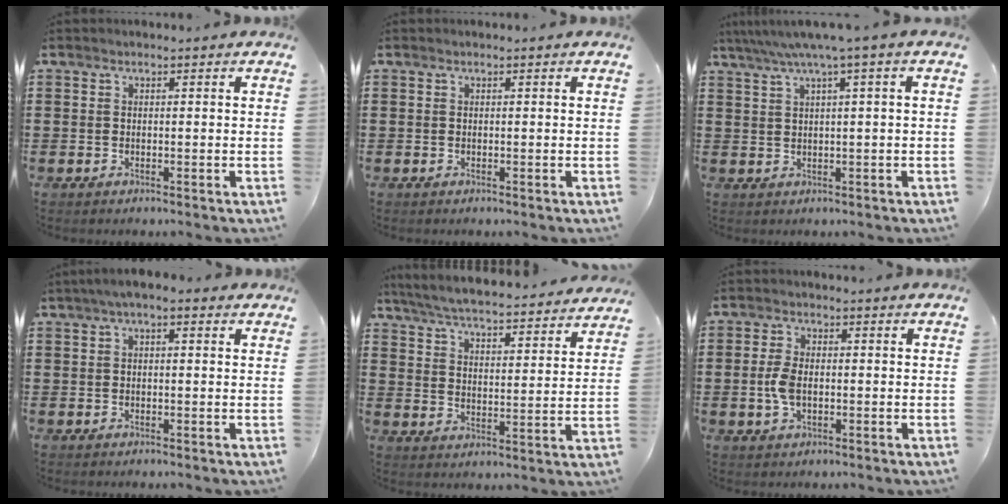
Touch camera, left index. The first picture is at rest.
{"total": 0.0}
{"total": 3.6, "force": [1.3, -0.6, 3.3], "torque": [-0.064, -0.009, 0.018]}
{"total": 2.1, "force": [0.5, 0.7, 1.9], "torque": [-0.036, 0.005, 0.006]}
{"total": 5.5, "force": [5.3, -0.4, 1.3], "torque": [-0.051, -0.042, 0.087]}
{"total": 4.2, "force": [-0.3, 2.2, 3.6], "torque": [-0.096, -0.006, -0.014]}